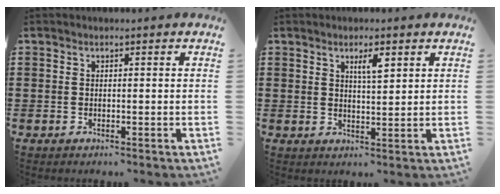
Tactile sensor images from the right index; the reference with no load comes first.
{"total": 3.0, "force": [1.7, 0.7, 2.3], "torque": [-0.040, 0.001, 0.026]}